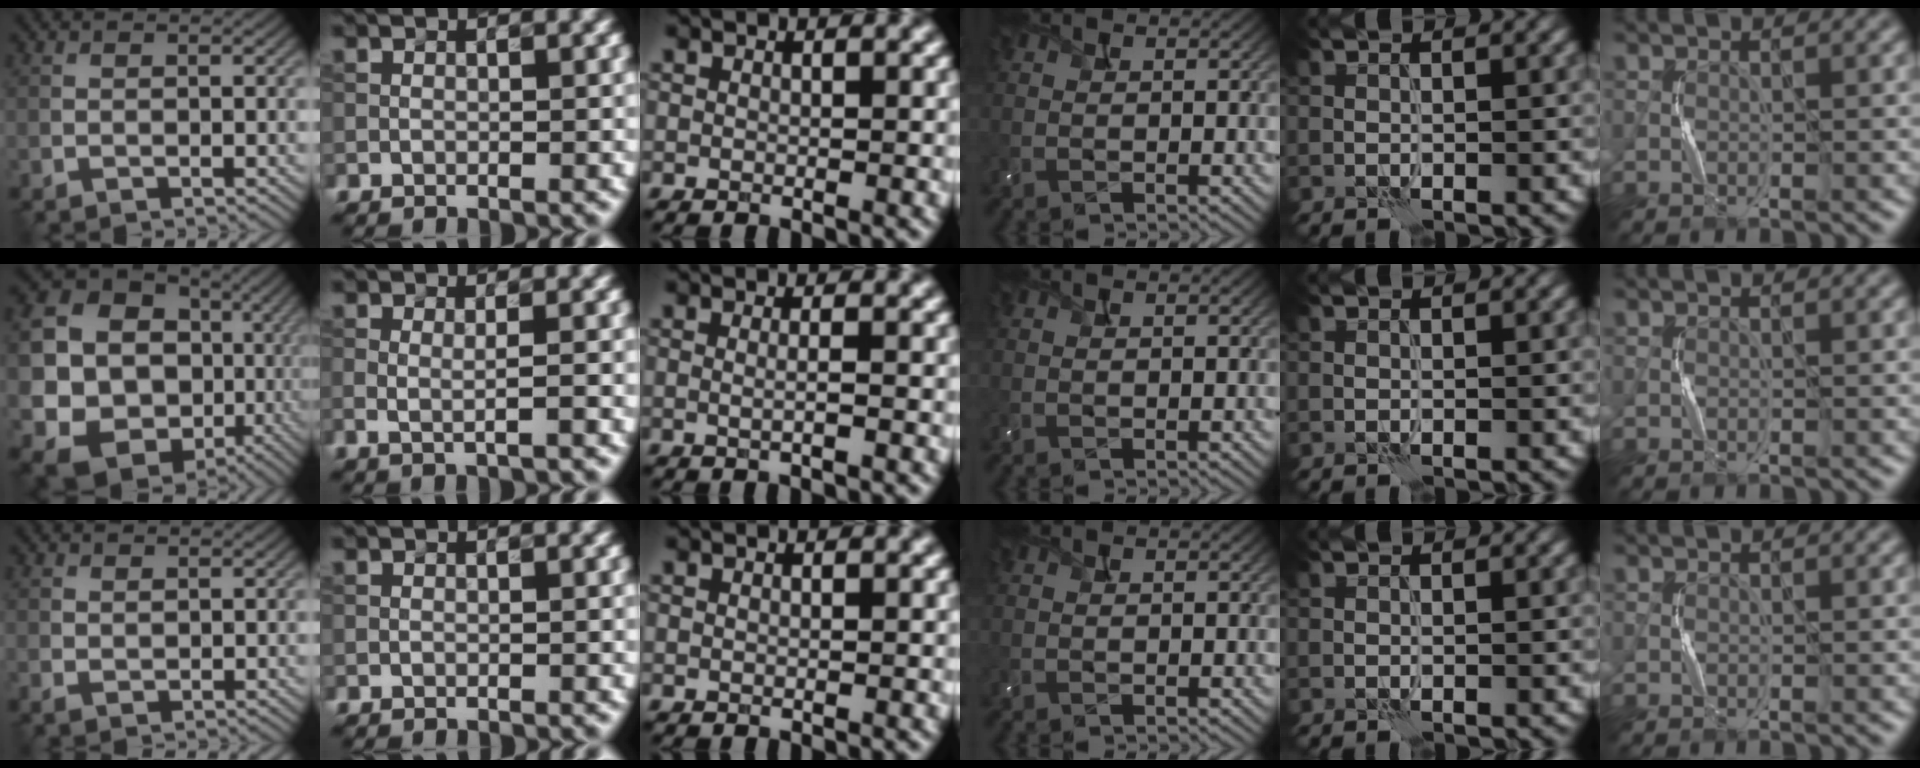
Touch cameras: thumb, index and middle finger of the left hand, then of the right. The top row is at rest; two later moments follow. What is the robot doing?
{"motion": "squeeze", "object": "bubble wrap"}